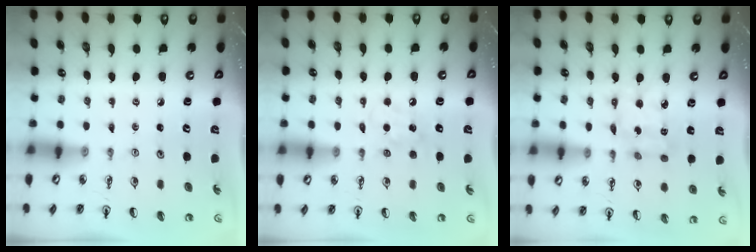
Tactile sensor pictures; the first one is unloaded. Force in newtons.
{"total": 5.5, "press": 5.4, "slide": 1.2}
{"total": 5.2, "press": 5.2, "slide": 0.3}